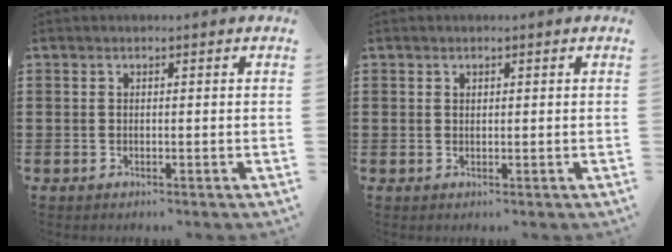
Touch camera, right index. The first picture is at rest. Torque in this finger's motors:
{"motor_torque": [-1.05, 1.08, -0.02, -0.01]}